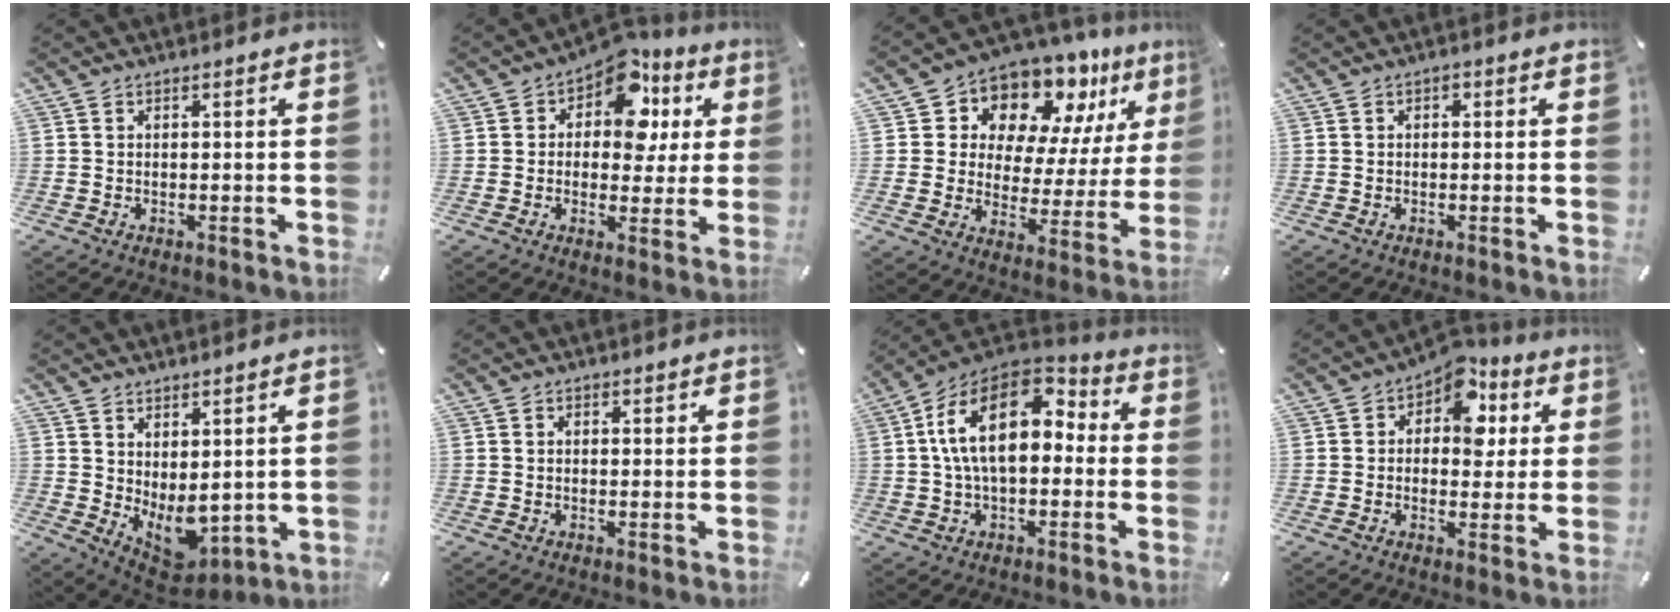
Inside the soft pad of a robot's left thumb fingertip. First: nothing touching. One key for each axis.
{"total": 12.3, "fx": 5.3, "fy": 8.1, "fz": 7.6, "tx": -0.114, "ty": -0.026, "tz": 0.092}
{"total": 12.4, "fx": 10.3, "fy": 6.4, "fz": 2.6, "tx": -0.043, "ty": -0.108, "tz": 0.177}
{"total": 0.9, "fx": 0.1, "fy": 0.8, "fz": 0.5, "tx": -0.010, "ty": 0.007, "tz": 0.000}
{"total": 6.5, "fx": 0.2, "fy": 5.1, "fz": 3.9, "tx": -0.065, "ty": -0.026, "tz": 0.012}
{"total": 0.9, "fx": 0.5, "fy": 0.7, "fz": 0.1, "tx": 0.006, "ty": -0.002, "tz": 0.008}
{"total": 17.0, "fx": 3.2, "fy": 10.0, "fz": 13.3, "tx": -0.262, "ty": -0.008, "tz": 0.050}
{"total": 10.3, "fx": 4.2, "fy": 7.2, "fz": 6.0, "tx": -0.080, "ty": -0.029, "tz": 0.072}